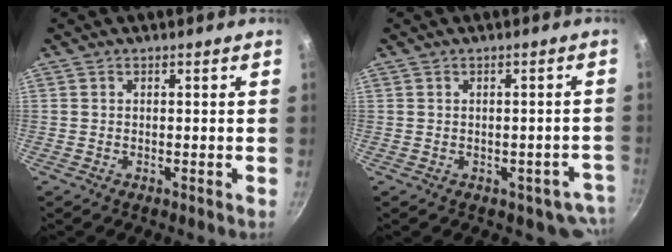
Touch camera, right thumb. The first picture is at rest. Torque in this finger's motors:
{"motor_torque": [1.84, 0.59, 0.93, -0.78, -0.03]}